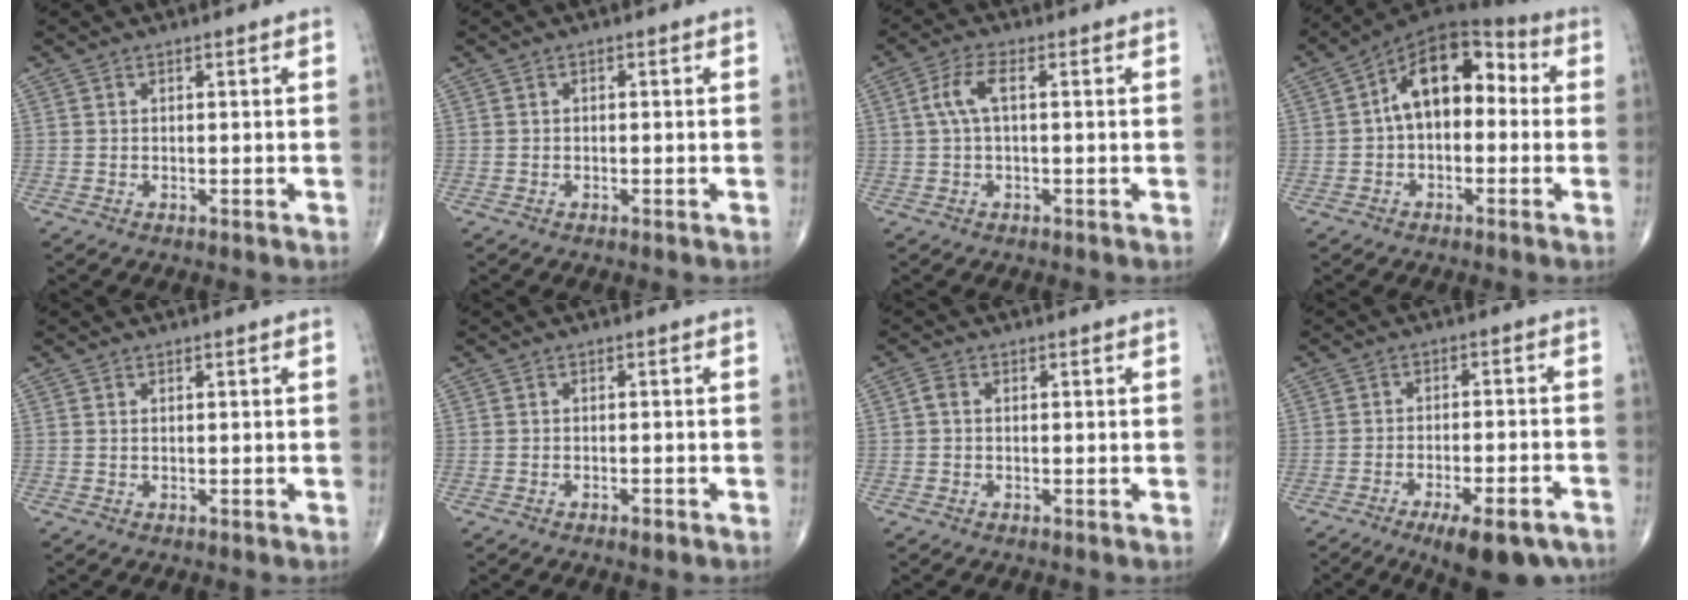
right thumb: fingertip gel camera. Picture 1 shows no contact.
{"total": 0.0}
{"total": 4.5, "force": [0.6, 1.5, 4.2], "torque": [-0.104, 0.014, 0.010]}
{"total": 13.9, "force": [1.0, 8.4, 11.1], "torque": [-0.142, 0.048, -0.002]}
{"total": 0.0}
{"total": 1.1, "force": [-0.8, 0.4, 0.7], "torque": [-0.015, 0.001, -0.012]}
{"total": 1.3, "force": [0.0, 0.9, 0.9], "torque": [-0.015, 0.002, -0.004]}
{"total": 12.1, "force": [-8.4, 3.7, 7.9], "torque": [-0.104, 0.039, -0.121]}